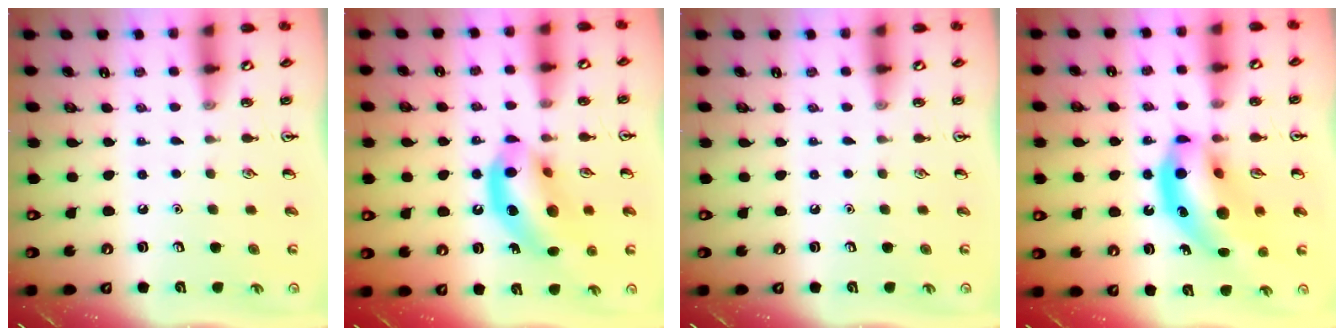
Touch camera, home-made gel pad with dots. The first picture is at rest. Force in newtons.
{"total": 14.8, "press": 14.3, "slide": 3.7}
{"total": 0.0}
{"total": 16.4, "press": 15.7, "slide": 4.8}